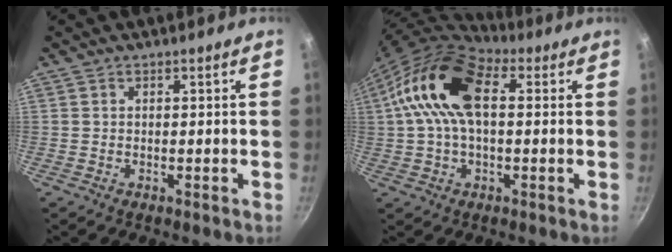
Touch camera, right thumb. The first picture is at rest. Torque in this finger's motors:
{"motor_torque": [2.45, 2.56, 0.58, -0.24, 0.36]}